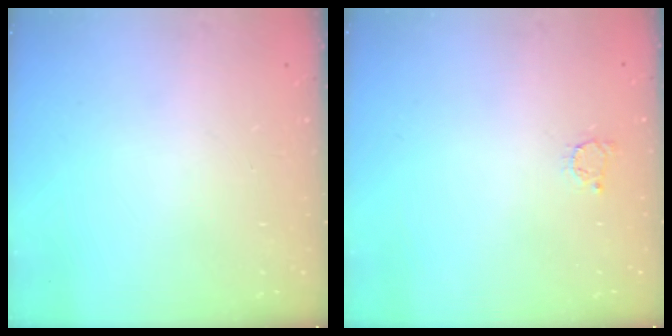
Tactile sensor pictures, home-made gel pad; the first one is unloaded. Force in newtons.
{"total": 2.5, "press": 2.5, "slide": 0.3}